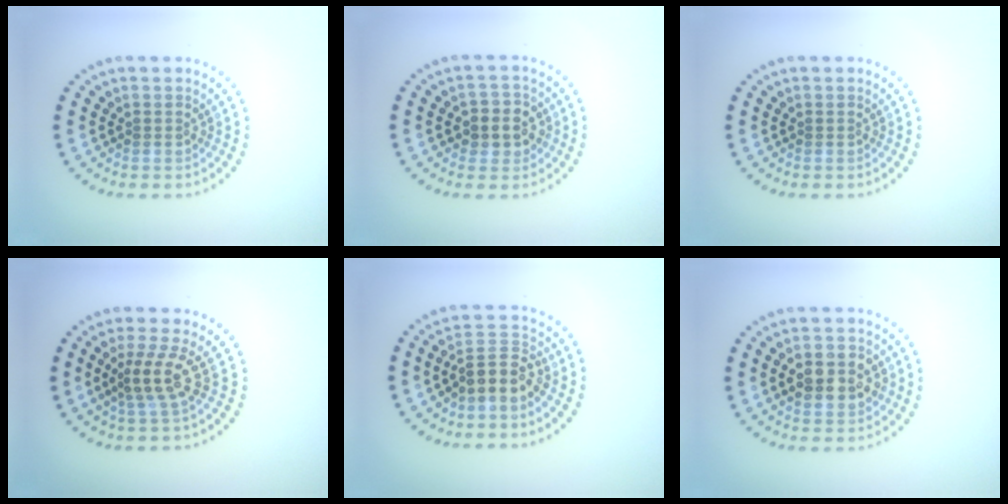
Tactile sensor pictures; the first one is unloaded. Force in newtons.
{"total": 3.0, "press": 2.9, "slide": 0.8}
{"total": 0.0}
{"total": 3.1, "press": 2.3, "slide": 2.0}
{"total": 3.3, "press": 2.8, "slide": 1.6}
{"total": 4.3, "press": 4.3, "slide": 0.5}